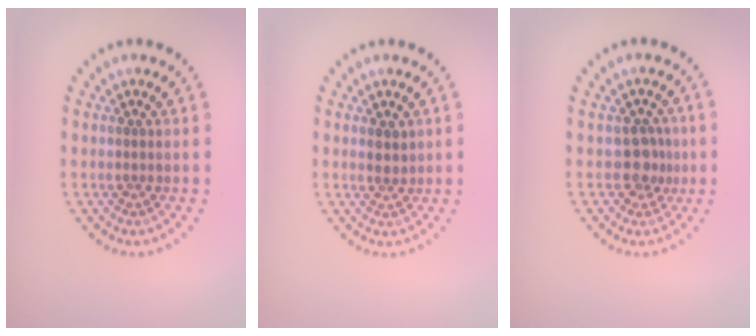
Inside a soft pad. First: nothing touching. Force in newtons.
{"total": 1.5, "press": 1.4, "slide": 0.5}
{"total": 2.2, "press": 1.8, "slide": 1.2}